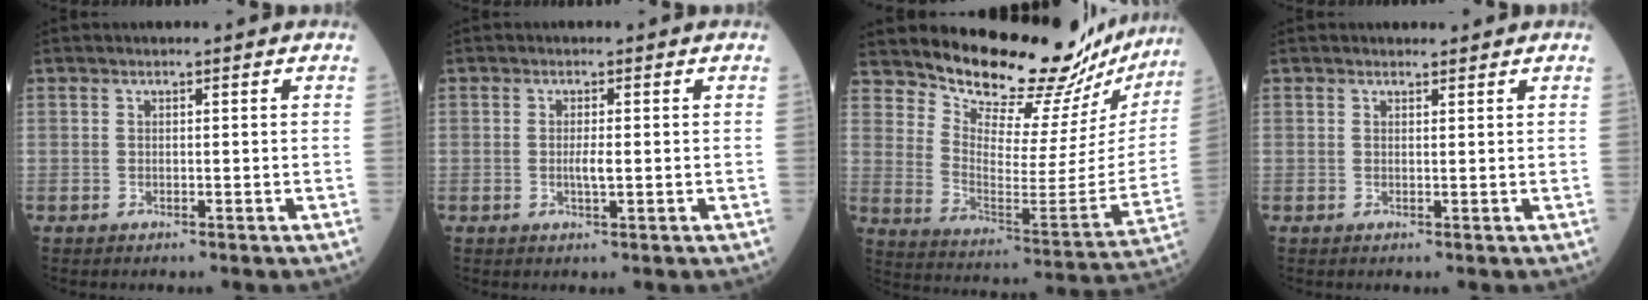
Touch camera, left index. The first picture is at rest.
{"total": 1.8, "force": [-0.4, 0.3, 1.8], "torque": [-0.037, -0.004, -0.005]}
{"total": 22.1, "force": [21.1, 3.3, 5.9], "torque": [-0.100, -0.122, 0.279]}
{"total": 0.7, "force": [0.7, 0.3, -0.1], "torque": [-0.009, -0.005, 0.010]}